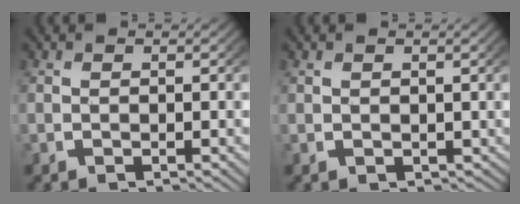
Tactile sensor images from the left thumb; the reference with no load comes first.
{"total": 0.9, "force": [0.3, 0.8, 0.2], "torque": [0.004, -0.003, 0.014]}